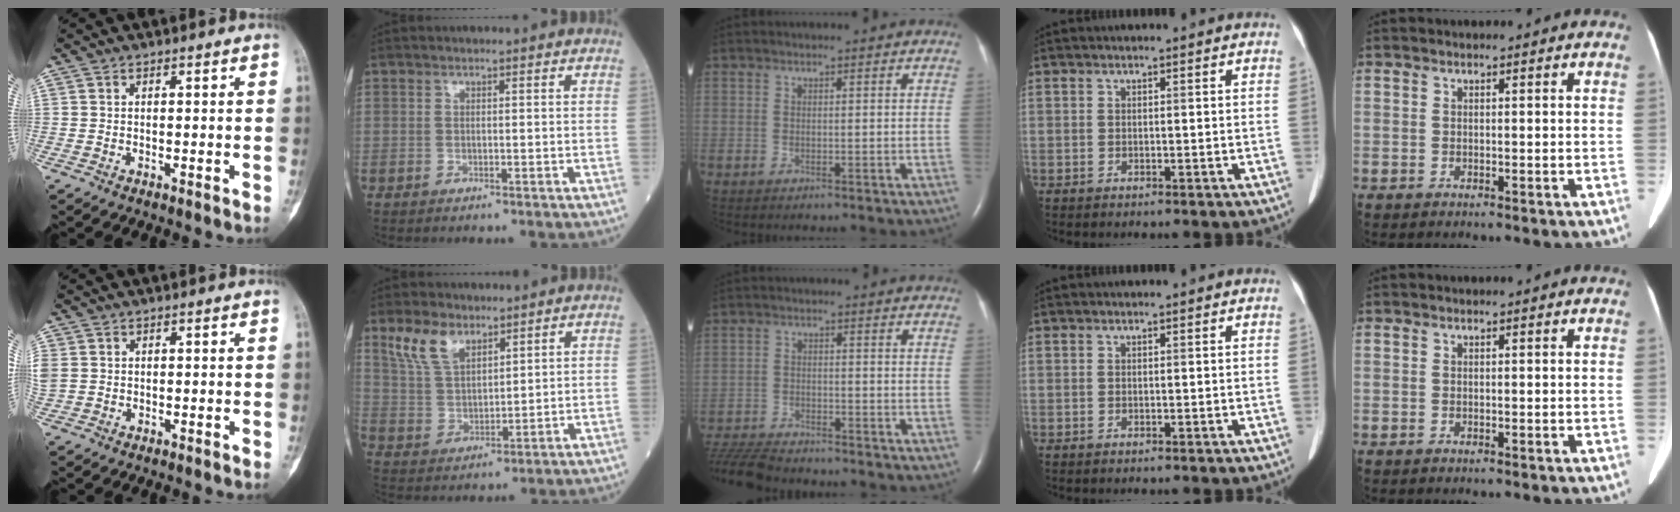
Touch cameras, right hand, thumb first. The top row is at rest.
{"thumb": {"total": 3.7, "force": [0.5, 3.2, 1.9], "torque": [-0.056, 0.011, 0.017]}, "index": {"total": 7.3, "force": [5.0, 3.5, 4.0], "torque": [-0.091, 0.012, 0.107]}, "middle": {"total": 10.0, "force": [-9.4, 1.2, 2.9], "torque": [-0.061, -0.007, -0.163]}}